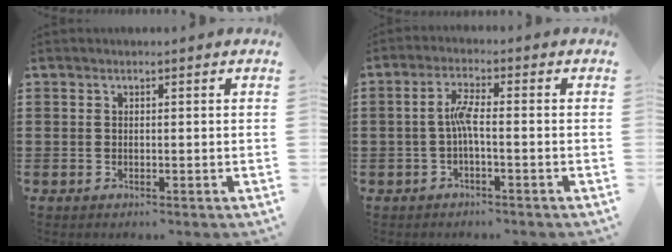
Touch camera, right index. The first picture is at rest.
{"total": 3.7, "force": [-0.8, 0.5, 3.6], "torque": [-0.076, -0.001, -0.019]}